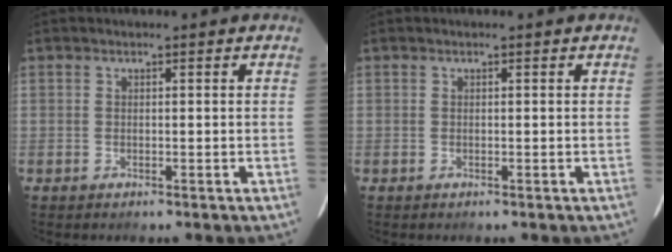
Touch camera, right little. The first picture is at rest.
{"total": 0.0}